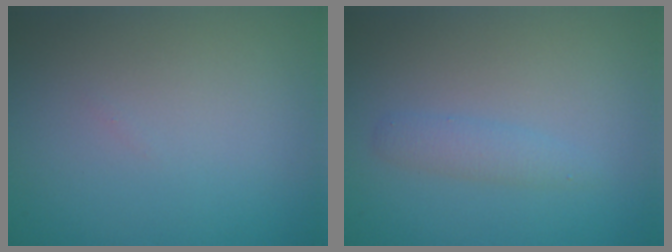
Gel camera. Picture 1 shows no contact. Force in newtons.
{"total": 1.4, "press": 1.4, "slide": 0.1}